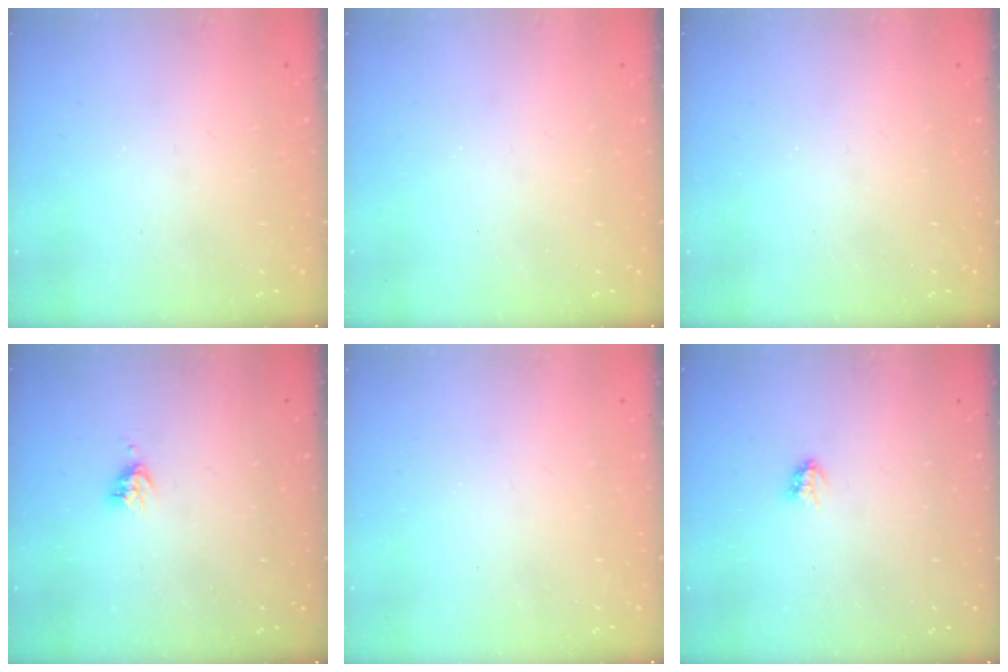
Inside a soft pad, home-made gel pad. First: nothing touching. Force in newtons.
{"total": 0.0}
{"total": 0.0}
{"total": 4.3, "press": 4.2, "slide": 0.5}
{"total": 0.0}
{"total": 2.9, "press": 2.9, "slide": 0.3}